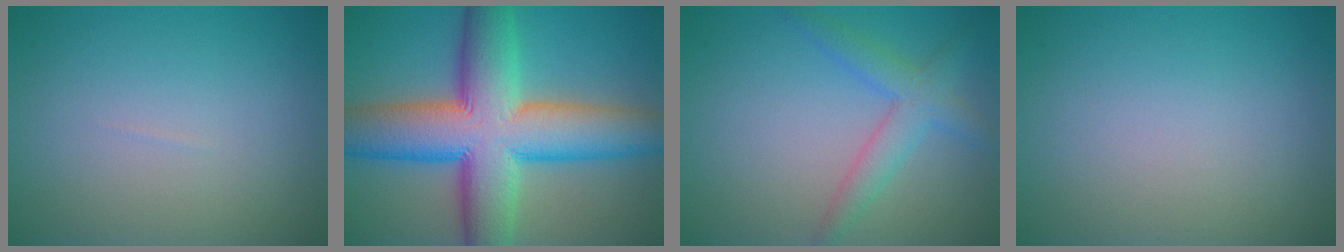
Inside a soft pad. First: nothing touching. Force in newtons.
{"total": 14.0, "press": 13.9, "slide": 0.5}
{"total": 2.4, "press": 2.4, "slide": 0.2}
{"total": 0.0}